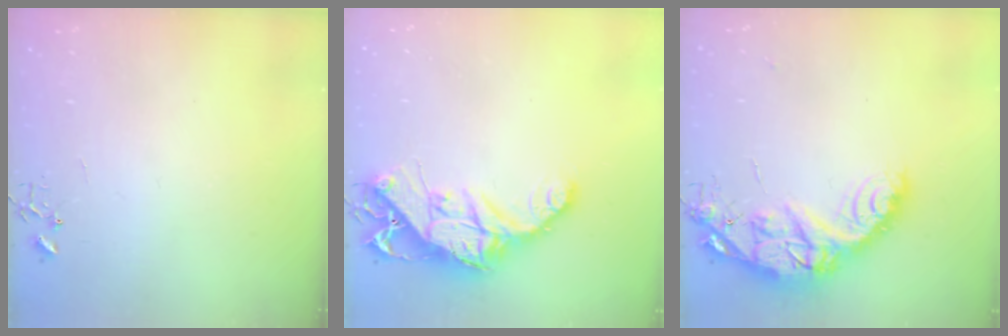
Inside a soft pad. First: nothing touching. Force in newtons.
{"total": 16.1, "press": 16.1, "slide": 1.6}
{"total": 17.5, "press": 17.4, "slide": 1.4}